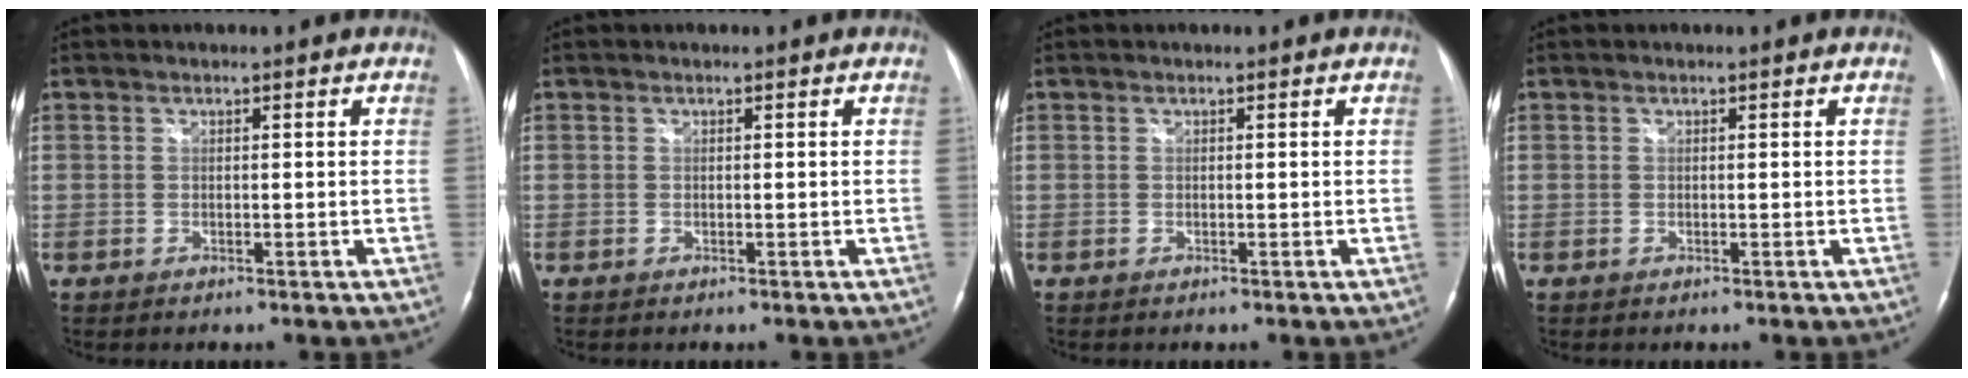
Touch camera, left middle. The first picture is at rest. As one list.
[{"total": 0.0}, {"total": 0.0}, {"total": 0.0}]